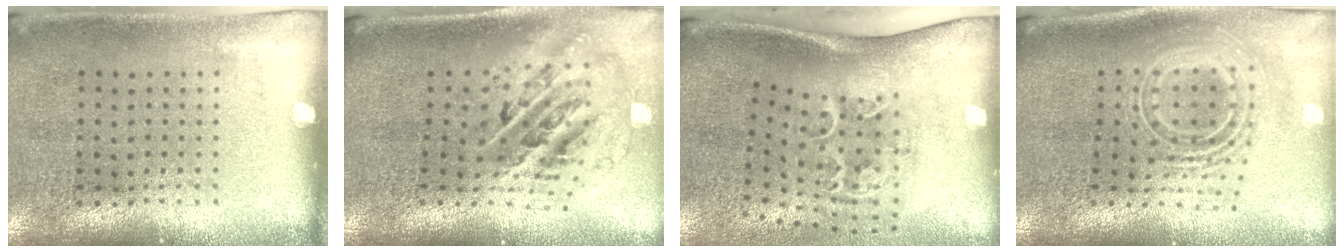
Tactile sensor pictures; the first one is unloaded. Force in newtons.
{"total": 2.5, "press": 1.7, "slide": 1.8}
{"total": 2.3, "press": 1.3, "slide": 1.9}
{"total": 2.7, "press": 1.8, "slide": 1.9}